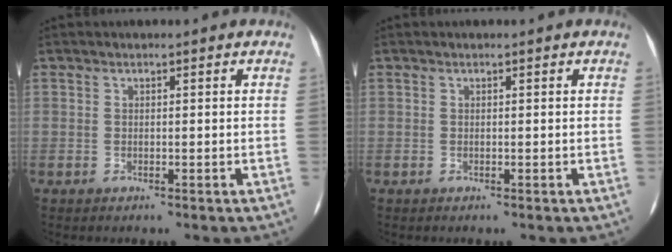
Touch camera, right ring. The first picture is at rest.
{"total": 0.0}